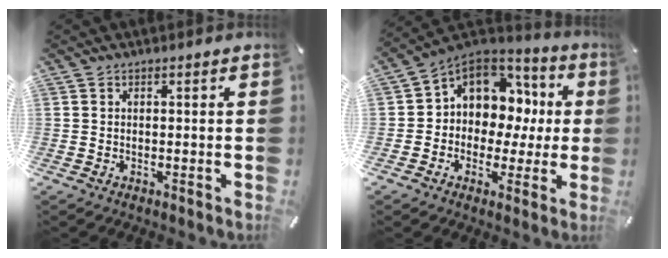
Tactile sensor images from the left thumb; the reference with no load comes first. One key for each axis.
{"total": 10.5, "fx": 2.9, "fy": 8.9, "fz": 4.7, "tx": -0.081, "ty": -0.025, "tz": 0.058}